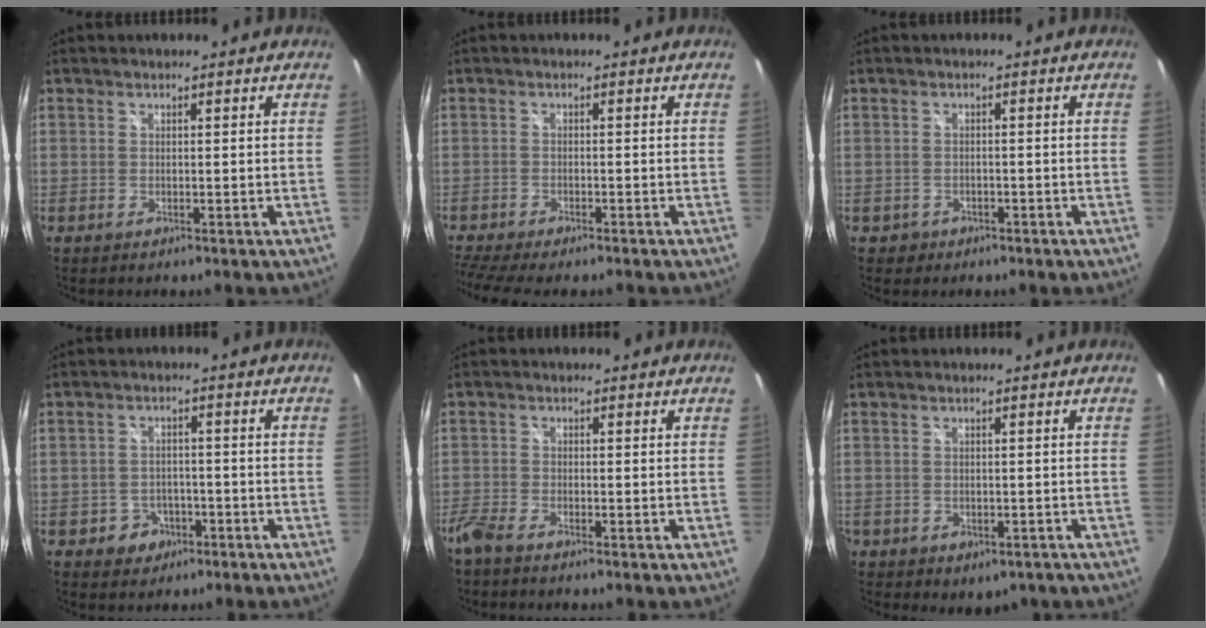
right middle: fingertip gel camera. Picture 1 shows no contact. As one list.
[{"total": 7.2, "force": [-6.3, 0.8, 3.5], "torque": [-0.094, -0.032, -0.107]}, {"total": 2.5, "force": [-1.2, 2.1, 0.5], "torque": [-0.019, -0.001, -0.014]}, {"total": 4.9, "force": [-2.6, 4.1, 0.9], "torque": [-0.031, 0.011, -0.030]}, {"total": 3.7, "force": [-3.1, 0.7, 1.8], "torque": [-0.053, -0.010, -0.065]}, {"total": 4.0, "force": [-1.8, 3.2, 1.7], "torque": [-0.042, -0.007, -0.014]}]